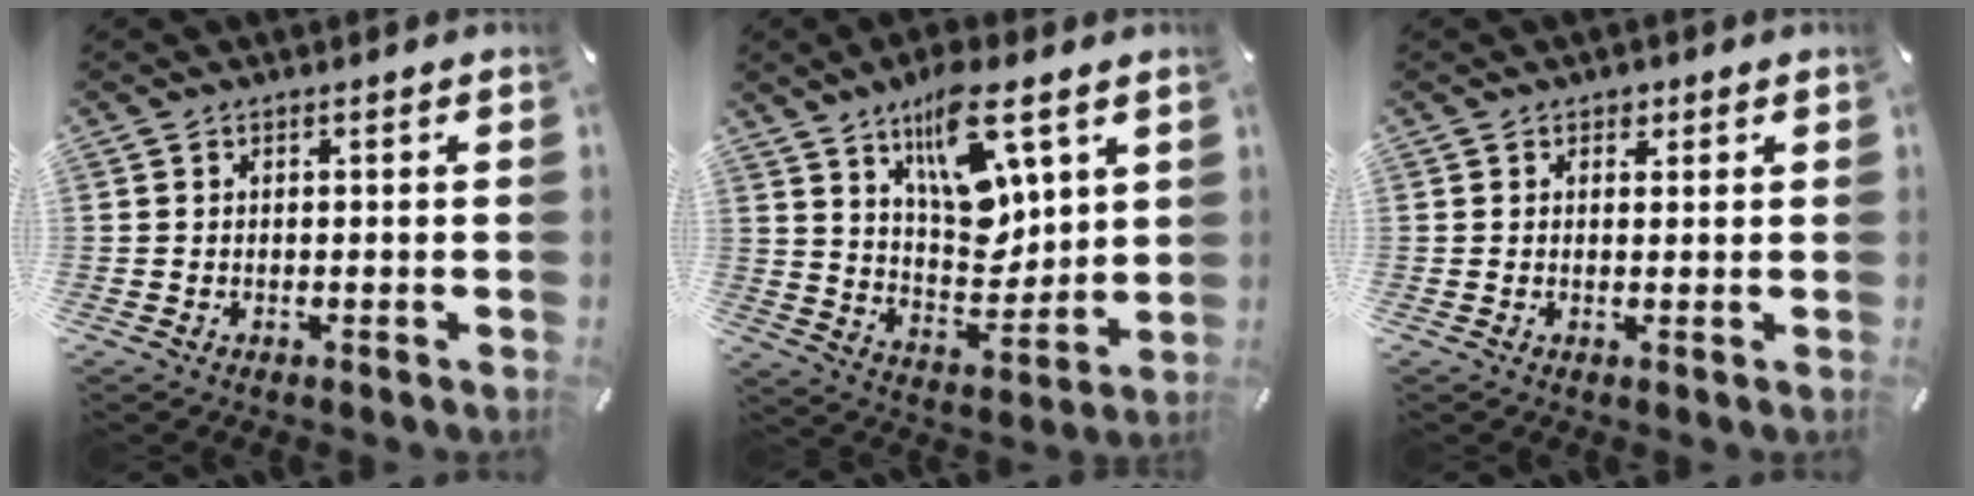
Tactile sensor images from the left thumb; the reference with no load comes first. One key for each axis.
{"total": 15.9, "fx": 9.2, "fy": 7.7, "fz": 10.5, "tx": -0.151, "ty": -0.050, "tz": 0.159}
{"total": 1.6, "fx": 0.8, "fy": 1.3, "fz": 0.5, "tx": 0.004, "ty": -0.003, "tz": 0.012}